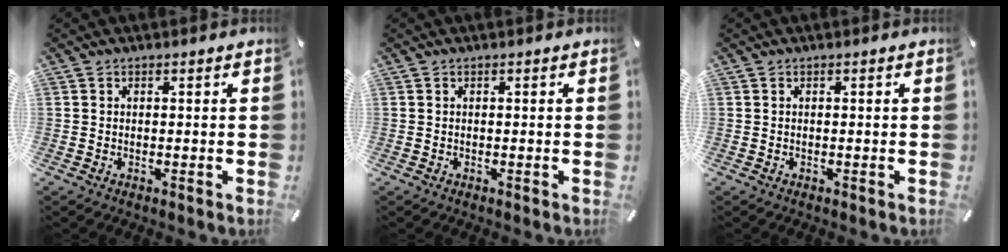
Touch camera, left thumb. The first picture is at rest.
{"total": 0.0}
{"total": 0.0}